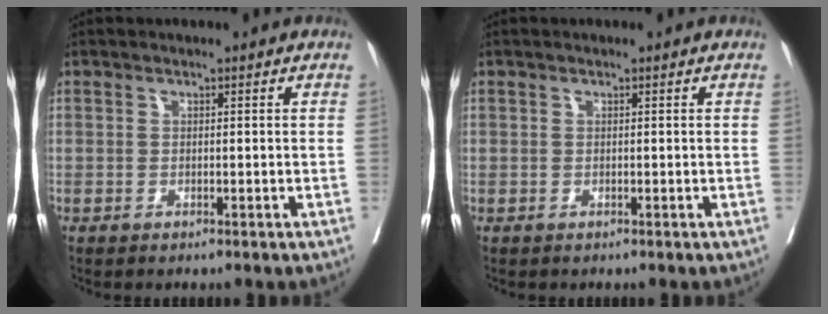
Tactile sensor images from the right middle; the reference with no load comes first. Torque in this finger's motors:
{"motor_torque": [-0.71, 0.60, -0.20, -0.06]}